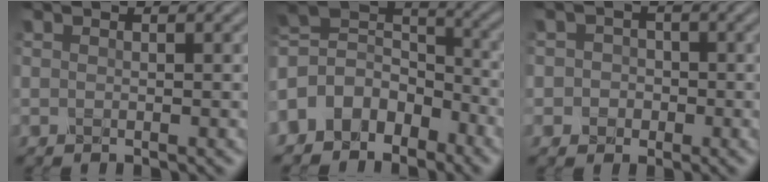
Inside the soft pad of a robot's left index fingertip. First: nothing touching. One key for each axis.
{"total": 6.9, "fx": -3.9, "fy": 4.8, "fz": 3.0, "tx": -0.048, "ty": 0.010, "tz": -0.092}
{"total": 2.3, "fx": -0.3, "fy": 2.2, "fz": 0.6, "tx": 0.014, "ty": 0.007, "tz": -0.024}